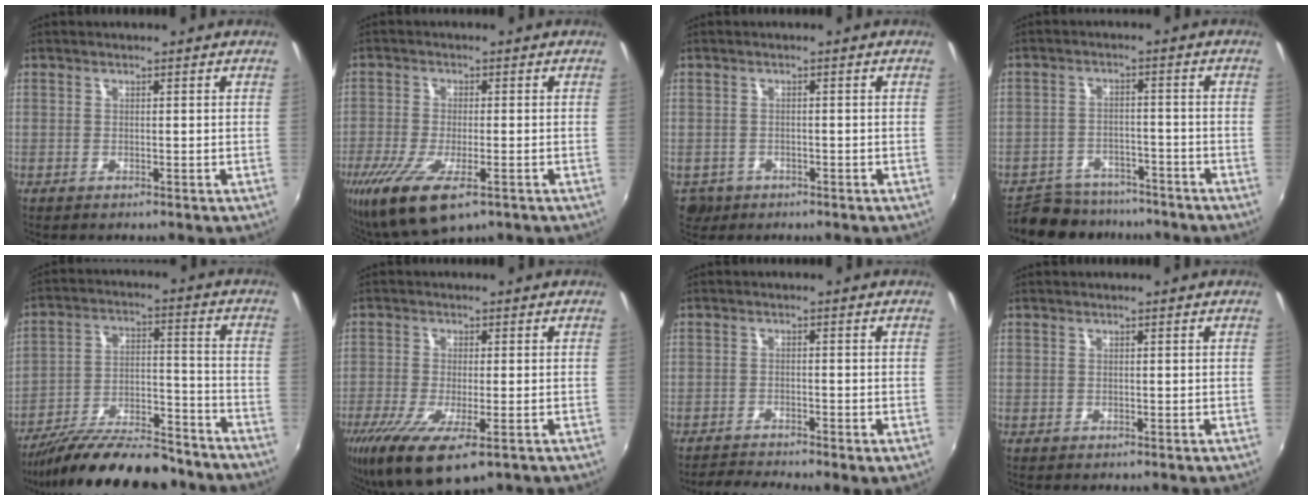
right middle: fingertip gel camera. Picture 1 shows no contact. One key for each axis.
{"total": 13.4, "fx": -7.3, "fy": 4.8, "fz": 10.1, "tx": -0.221, "ty": -0.056, "tz": -0.123}
{"total": 3.9, "fx": -1.8, "fy": 3.2, "fz": 1.2, "tx": -0.032, "ty": -0.007, "tz": -0.024}
{"total": 11.5, "fx": -10.1, "fy": 4.8, "fz": 2.8, "tx": -0.076, "ty": 0.003, "tz": -0.147}
{"total": 20.4, "fx": -17.0, "fy": 5.6, "fz": 9.9, "tx": -0.177, "ty": -0.013, "tz": -0.253}
{"total": 11.9, "fx": -6.4, "fy": 3.4, "fz": 9.5, "tx": -0.201, "ty": -0.051, "tz": -0.107}
{"total": 3.9, "fx": -3.4, "fy": 0.0, "fz": 1.9, "tx": -0.047, "ty": -0.013, "tz": -0.062}
{"total": 0.0}